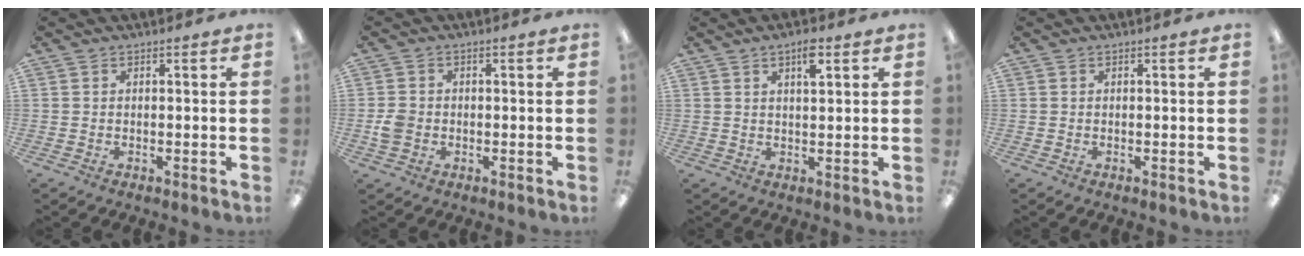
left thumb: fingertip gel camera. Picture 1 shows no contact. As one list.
[{"total": 3.5, "force": [-0.8, 3.0, 1.7], "torque": [-0.027, 0.007, -0.013]}, {"total": 4.8, "force": [2.9, 1.4, 3.6], "torque": [-0.054, -0.005, 0.044]}, {"total": 0.0}]